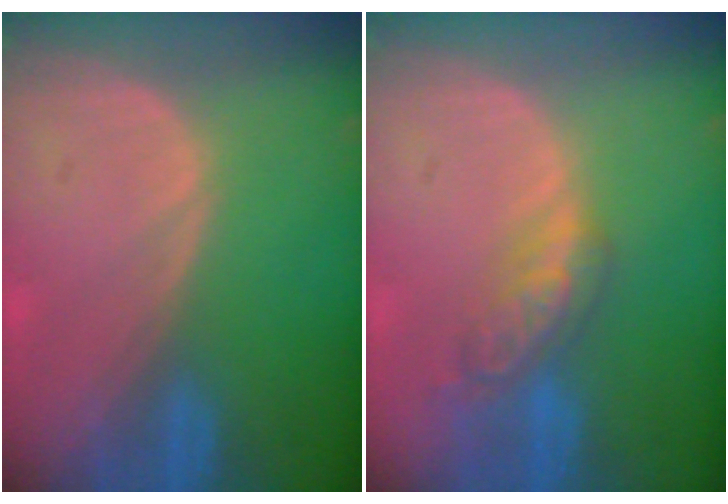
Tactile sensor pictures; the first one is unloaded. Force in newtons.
{"total": 5.7, "press": 4.9, "slide": 2.9}